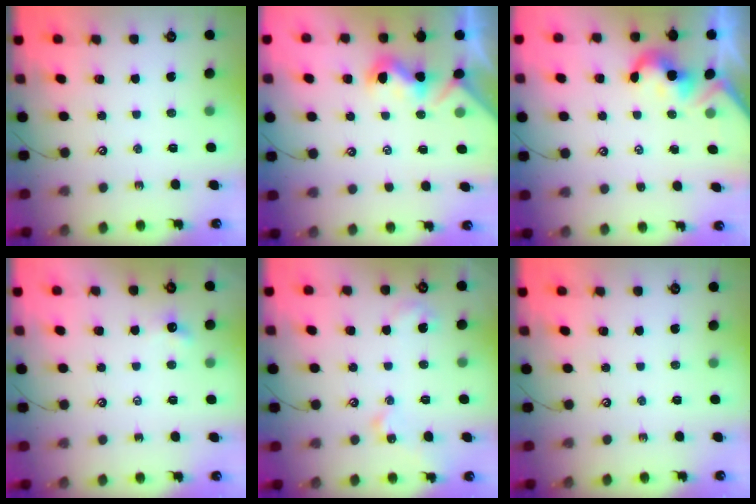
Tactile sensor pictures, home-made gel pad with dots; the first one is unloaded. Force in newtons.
{"total": 0.7, "press": 0.5, "slide": 0.4}
{"total": 2.0, "press": 1.9, "slide": 0.5}
{"total": 1.8, "press": 1.8, "slide": 0.4}
{"total": 4.4, "press": 4.4, "slide": 0.3}
{"total": 0.0}